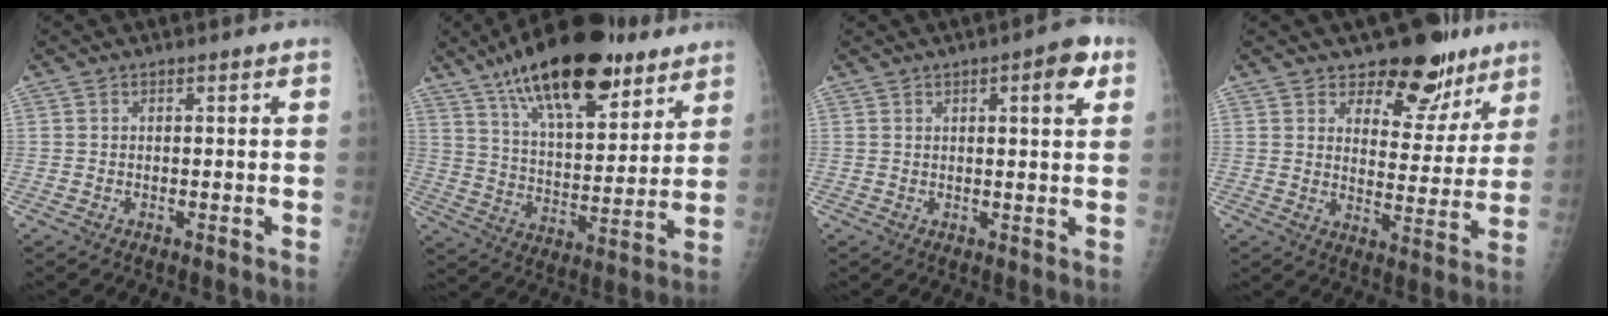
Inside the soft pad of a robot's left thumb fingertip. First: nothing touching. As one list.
[{"total": 23.3, "force": [15.3, 8.9, 15.2], "torque": [-0.217, -0.050, 0.250]}, {"total": 5.6, "force": [2.5, 1.6, 4.8], "torque": [-0.050, -0.005, 0.027]}, {"total": 13.4, "force": [9.8, 7.3, 5.4], "torque": [-0.017, -0.063, 0.135]}]